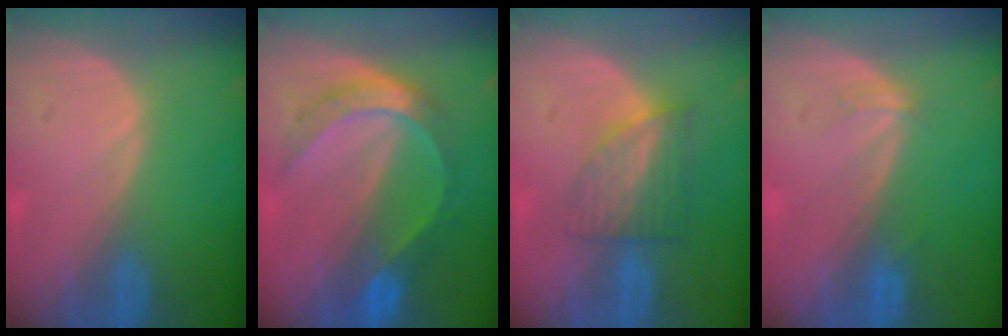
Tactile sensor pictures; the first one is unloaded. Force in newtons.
{"total": 6.7, "press": 6.6, "slide": 0.4}
{"total": 6.3, "press": 5.6, "slide": 2.8}
{"total": 1.1, "press": 1.1, "slide": 0.1}